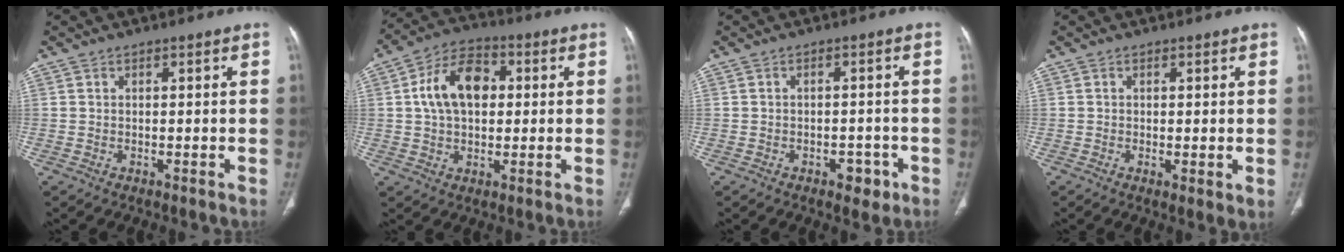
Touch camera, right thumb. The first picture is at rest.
{"total": 12.1, "force": [2.0, 7.9, 8.9], "torque": [-0.144, 0.020, 0.027]}
{"total": 3.8, "force": [-1.9, 2.2, 2.4], "torque": [-0.017, 0.011, -0.021]}
{"total": 2.6, "force": [-0.1, 0.7, 2.5], "torque": [-0.047, -0.012, -0.004]}